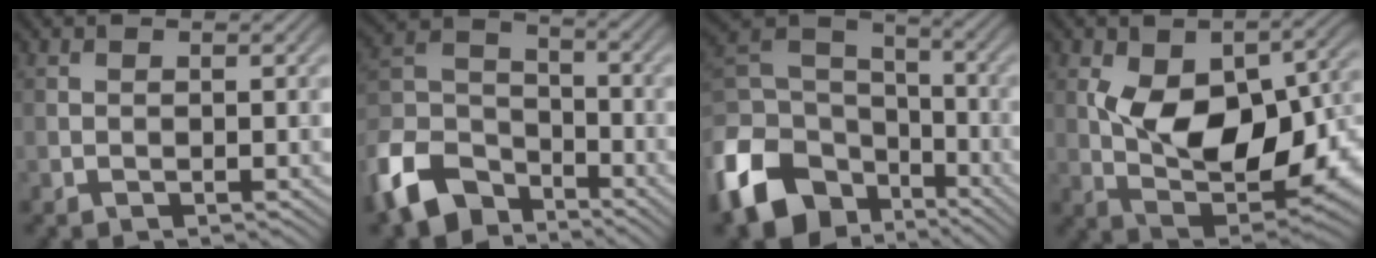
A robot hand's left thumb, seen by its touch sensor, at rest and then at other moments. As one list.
[{"total": 12.6, "force": [-8.3, 7.4, 5.9], "torque": [-0.149, -0.013, -0.182]}, {"total": 15.8, "force": [-7.7, 11.2, 8.2], "torque": [-0.236, -0.036, -0.144]}, {"total": 13.6, "force": [-0.1, 7.8, 11.2], "torque": [-0.176, -0.017, 0.004]}]